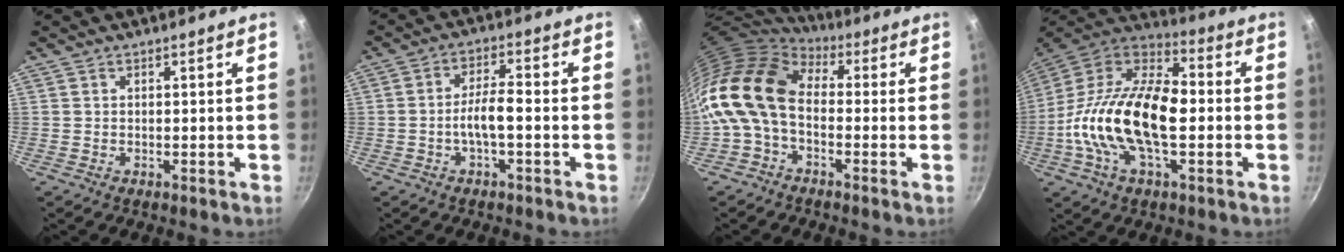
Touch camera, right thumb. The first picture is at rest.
{"total": 5.5, "force": [-1.6, 1.5, 5.0], "torque": [-0.095, 0.027, -0.034]}
{"total": 14.1, "force": [-0.9, 9.4, 10.5], "torque": [-0.187, 0.029, -0.038]}
{"total": 23.9, "force": [-2.7, 12.4, 20.2], "torque": [-0.362, 0.042, -0.066]}